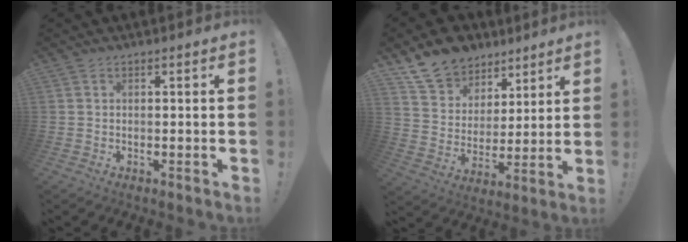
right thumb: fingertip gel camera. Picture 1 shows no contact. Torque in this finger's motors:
{"motor_torque": [0.48, 1.23, 0.49, 0.41, 0.01]}